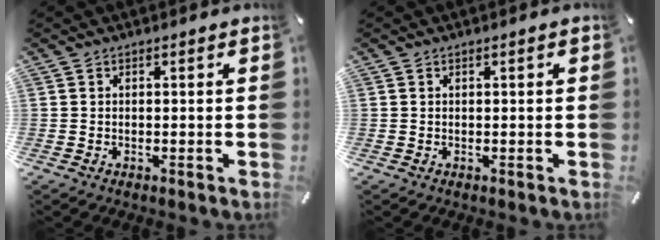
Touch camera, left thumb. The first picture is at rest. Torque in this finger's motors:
{"motor_torque": [-0.19, -0.57, 0.05, 0.11, 0.00]}